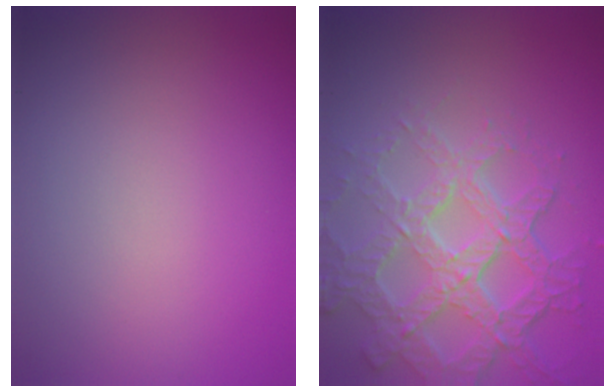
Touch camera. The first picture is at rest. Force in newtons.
{"total": 7.3, "press": 5.2, "slide": 5.2}